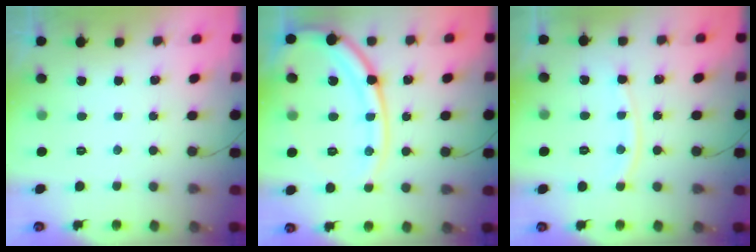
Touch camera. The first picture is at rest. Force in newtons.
{"total": 16.6, "press": 16.5, "slide": 2.2}
{"total": 9.1, "press": 9.0, "slide": 0.6}